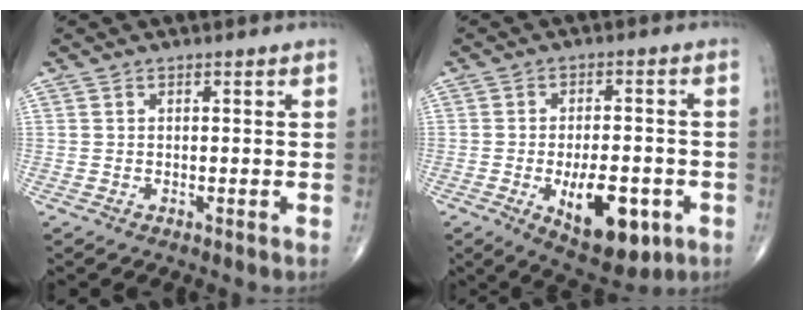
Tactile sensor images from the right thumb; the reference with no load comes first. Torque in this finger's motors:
{"motor_torque": [0.10, 0.61, 0.43, 0.29, 0.09]}